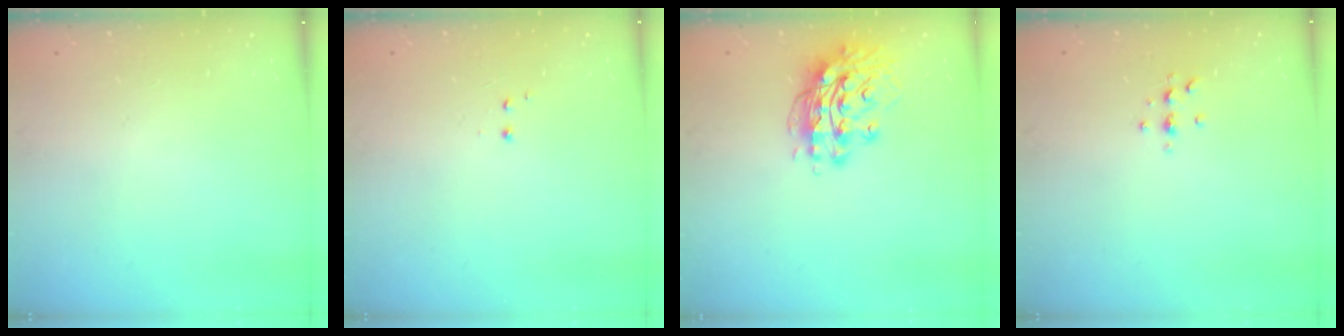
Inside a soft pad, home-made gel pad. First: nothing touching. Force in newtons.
{"total": 1.2, "press": 1.0, "slide": 0.6}
{"total": 13.5, "press": 13.4, "slide": 1.3}
{"total": 3.8, "press": 3.7, "slide": 0.4}